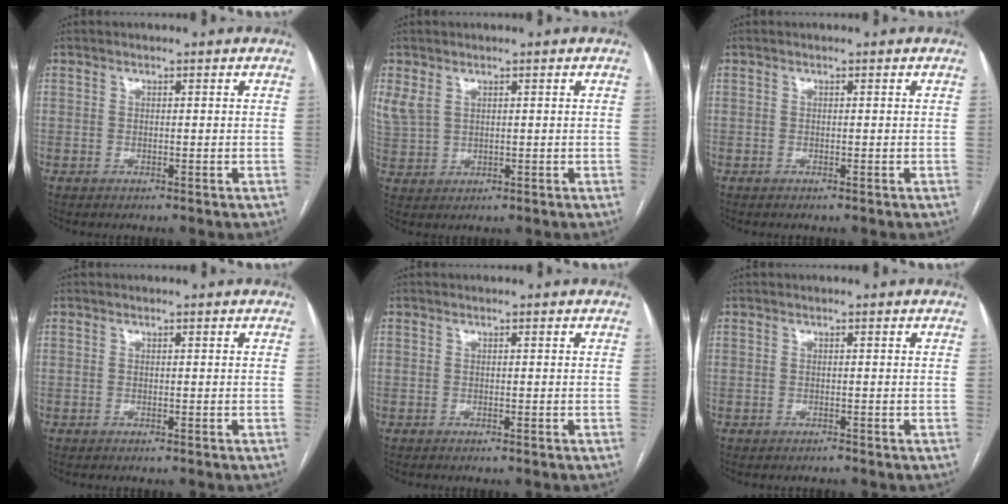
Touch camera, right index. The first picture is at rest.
{"total": 4.2, "force": [2.1, 2.7, 2.5], "torque": [-0.066, 0.009, 0.056]}
{"total": 0.0}
{"total": 0.0}
{"total": 0.0}
{"total": 0.0}